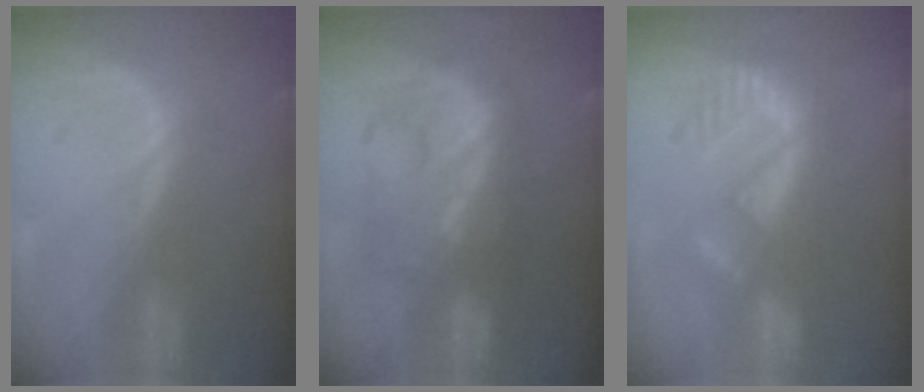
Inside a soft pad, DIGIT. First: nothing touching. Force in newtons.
{"total": 9.4, "press": 9.3, "slide": 0.5}
{"total": 8.9, "press": 7.9, "slide": 4.1}